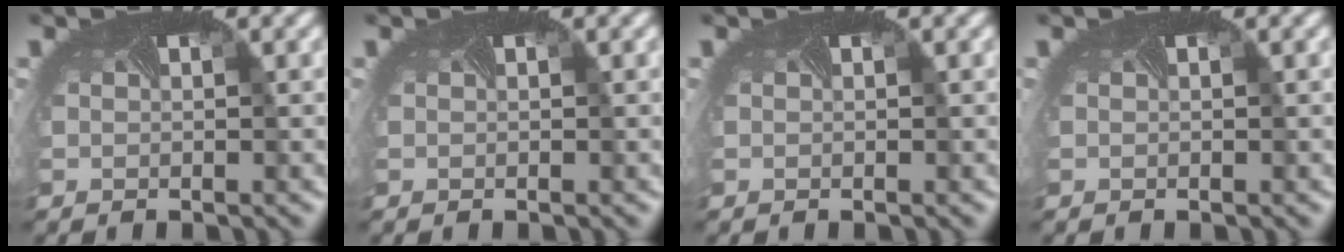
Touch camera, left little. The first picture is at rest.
{"total": 0.0}
{"total": 0.0}
{"total": 0.0}